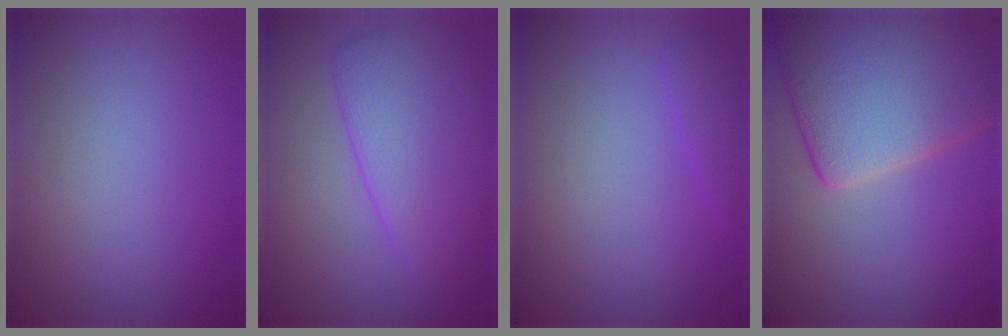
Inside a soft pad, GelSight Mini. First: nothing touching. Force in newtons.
{"total": 6.3, "press": 6.3, "slide": 0.3}
{"total": 1.7, "press": 1.7, "slide": 0.2}
{"total": 12.2, "press": 12.2, "slide": 0.6}